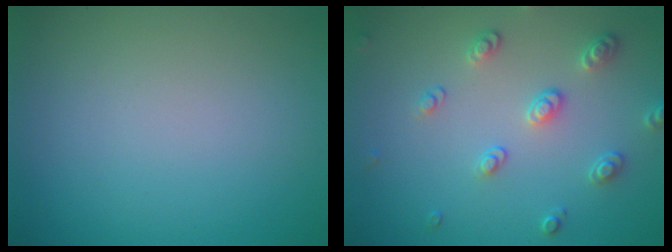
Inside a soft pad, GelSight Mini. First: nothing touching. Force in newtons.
{"total": 2.5, "press": 2.5, "slide": 0.4}